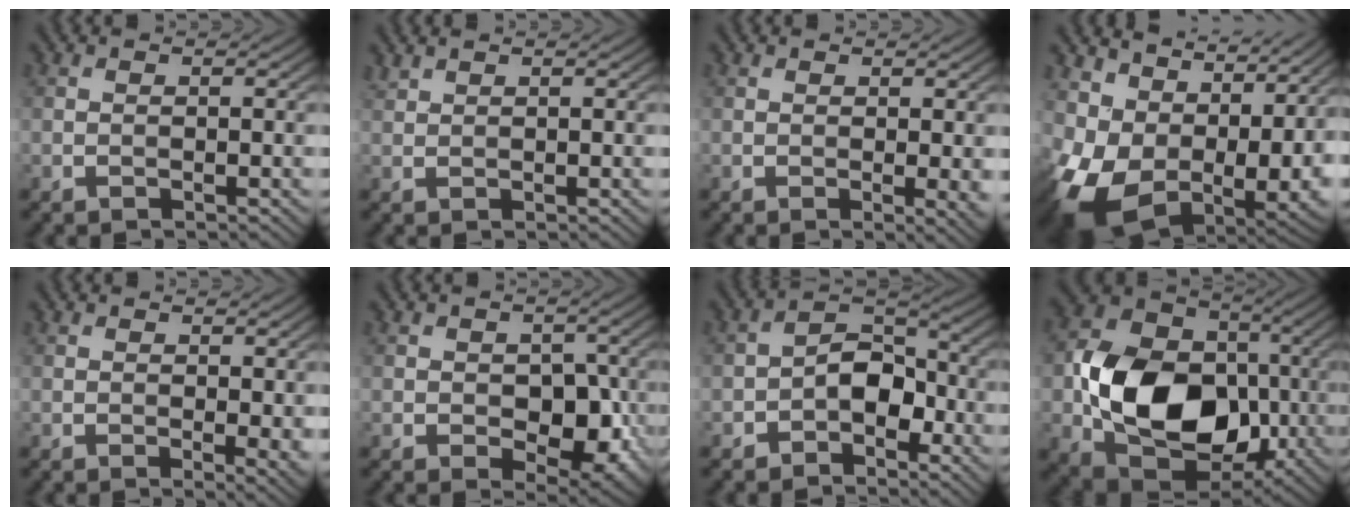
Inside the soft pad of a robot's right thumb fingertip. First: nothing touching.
{"total": 1.0, "force": [1.0, 0.1, 0.3], "torque": [-0.013, 0.004, 0.027]}
{"total": 1.8, "force": [0.6, 0.3, 1.7], "torque": [-0.026, -0.004, 0.012]}
{"total": 14.9, "force": [1.9, 10.7, 10.1], "torque": [-0.201, -0.027, 0.072]}
{"total": 2.0, "force": [0.8, 0.5, 1.8], "torque": [-0.027, -0.006, 0.018]}
{"total": 6.1, "force": [-1.0, 4.1, 4.5], "torque": [-0.066, -0.014, -0.012]}
{"total": 5.5, "force": [-2.3, 3.5, 3.5], "torque": [-0.049, 0.015, -0.052]}
{"total": 16.2, "force": [-2.2, 12.2, 10.5], "torque": [-0.205, -0.019, -0.045]}